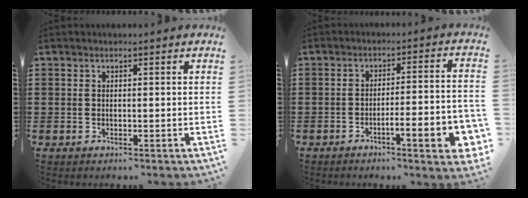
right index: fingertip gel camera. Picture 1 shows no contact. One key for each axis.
{"total": 7.7, "fx": -3.6, "fy": 1.3, "fz": 6.7, "tx": -0.106, "ty": -0.002, "tz": -0.060}